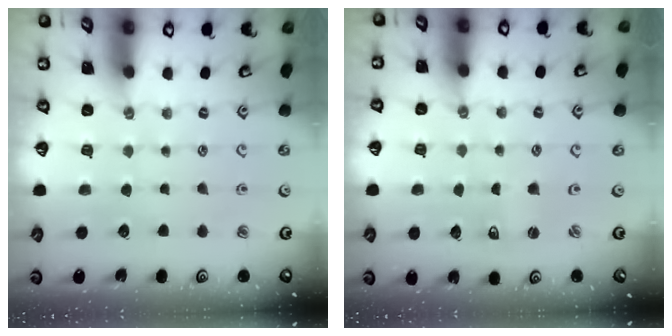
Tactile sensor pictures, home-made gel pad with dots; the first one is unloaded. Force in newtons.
{"total": 1.2, "press": 1.2, "slide": 0.2}